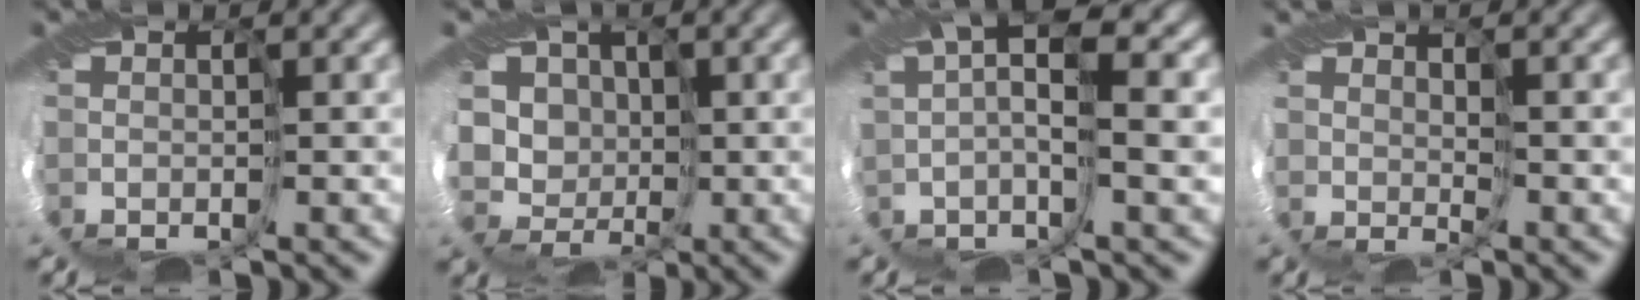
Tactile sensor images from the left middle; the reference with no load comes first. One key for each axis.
{"total": 4.8, "fx": 3.1, "fy": 3.6, "fz": 0.1, "tx": -0.019, "ty": 0.009, "tz": 0.055}
{"total": 4.1, "fx": 1.2, "fy": 0.7, "fz": 3.8, "tx": -0.071, "ty": 0.019, "tz": 0.018}
{"total": 2.5, "fx": 1.6, "fy": -1.1, "fz": -1.5, "tx": 0.020, "ty": 0.001, "tz": 0.030}